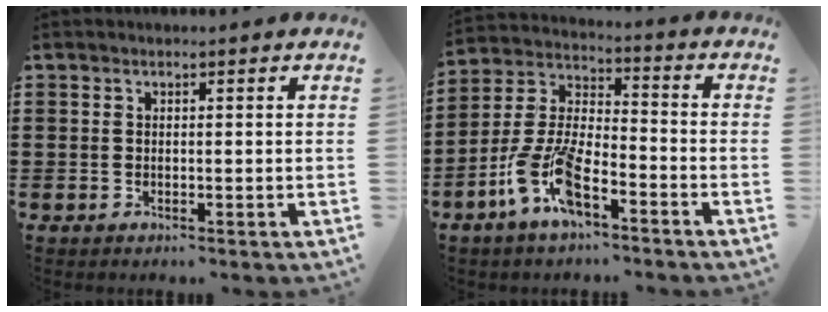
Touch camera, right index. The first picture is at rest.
{"total": 10.2, "force": [-6.1, 3.6, 7.3], "torque": [-0.188, -0.008, -0.124]}